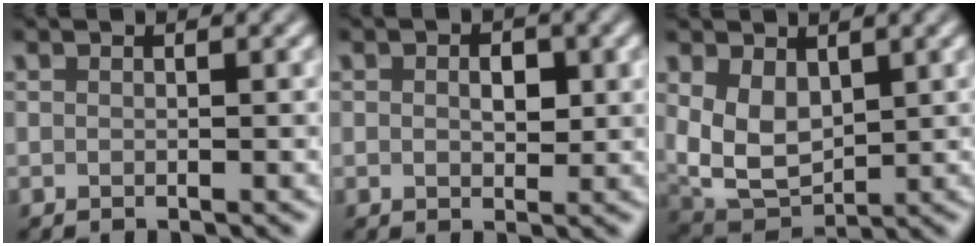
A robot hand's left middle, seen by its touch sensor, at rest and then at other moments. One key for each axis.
{"total": 2.1, "fx": 0.4, "fy": 1.4, "fz": 1.6, "tx": -0.025, "ty": -0.001, "tz": 0.006}
{"total": 5.4, "fx": 1.2, "fy": 3.5, "fz": 3.9, "tx": -0.092, "ty": -0.007, "tz": 0.030}